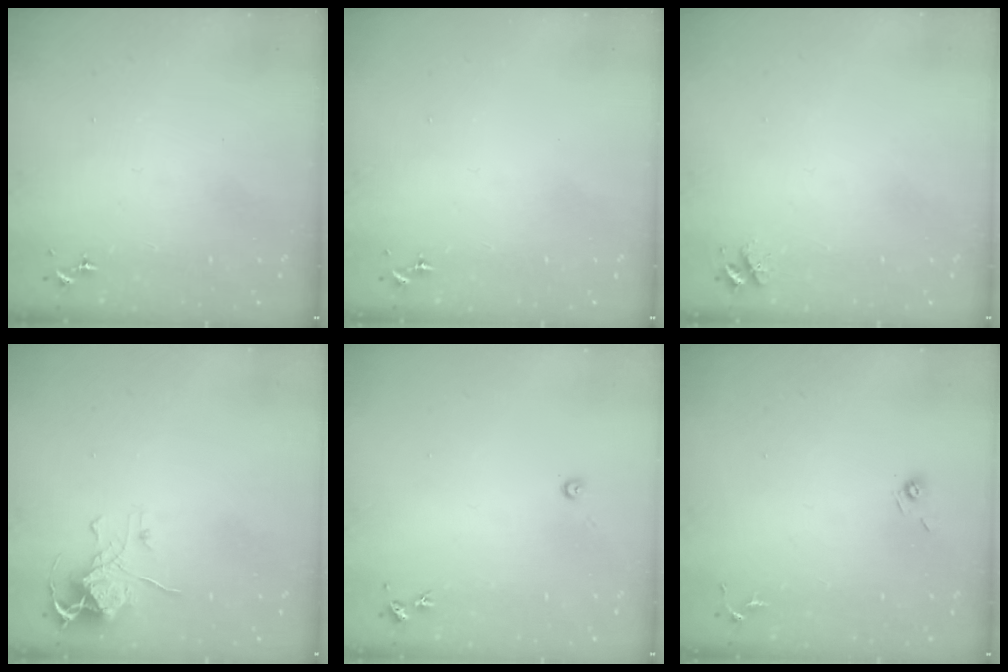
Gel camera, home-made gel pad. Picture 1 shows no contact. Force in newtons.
{"total": 0.0}
{"total": 4.7, "press": 4.7, "slide": 0.7}
{"total": 8.0, "press": 8.0, "slide": 0.6}
{"total": 2.7, "press": 2.7, "slide": 0.2}
{"total": 5.4, "press": 5.2, "slide": 1.4}